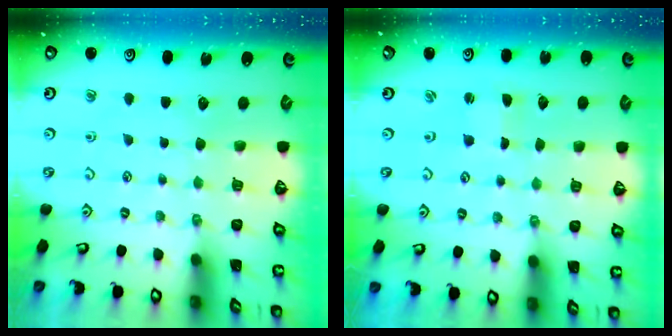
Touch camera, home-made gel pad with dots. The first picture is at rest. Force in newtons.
{"total": 0.5, "press": 0.5, "slide": 0.1}